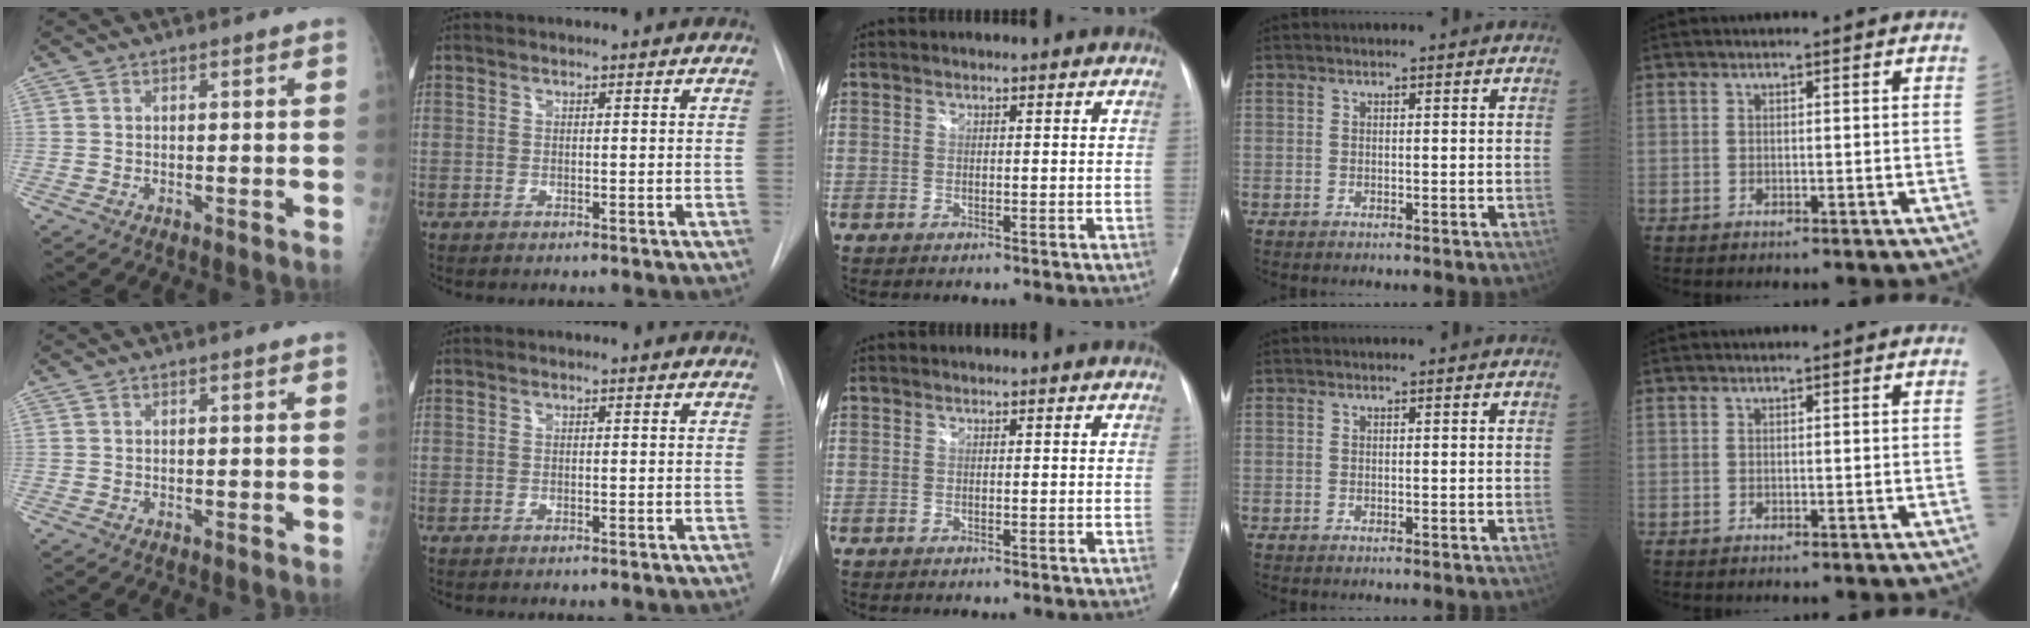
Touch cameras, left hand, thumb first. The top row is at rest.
{}